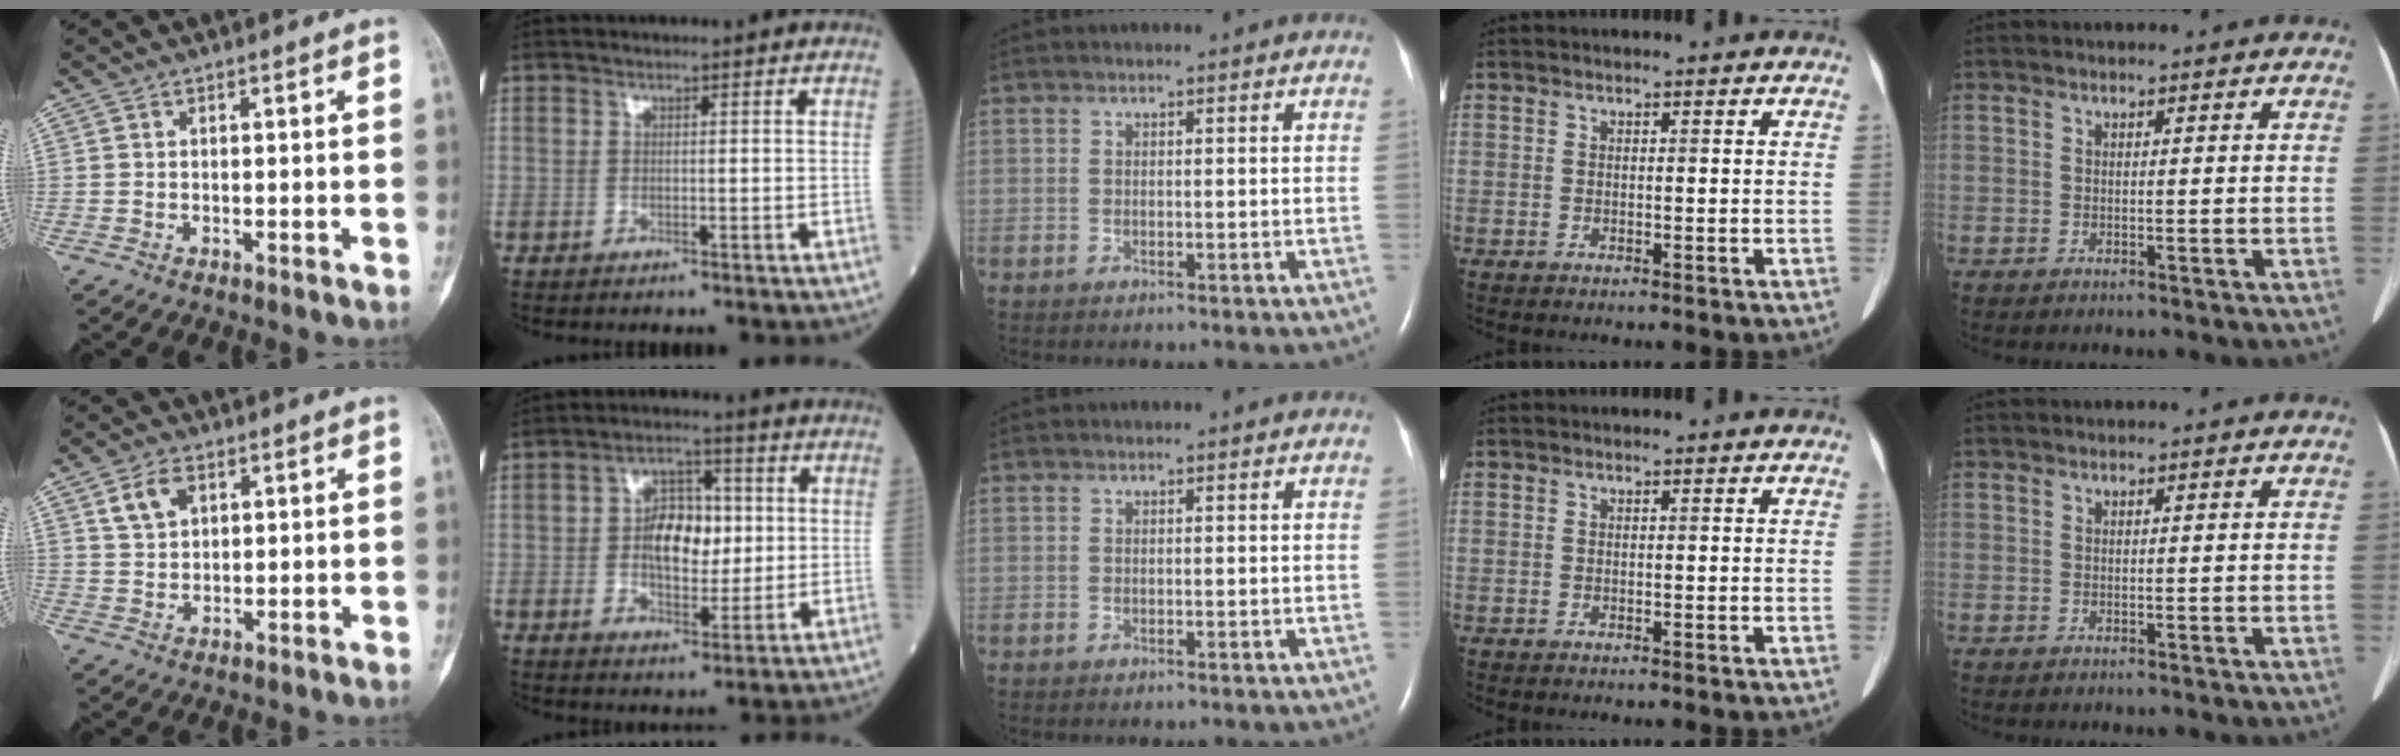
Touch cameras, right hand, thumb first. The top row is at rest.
{"thumb": {"total": 5.0, "force": [2.4, 3.2, 3.0], "torque": [-0.046, -0.008, 0.048]}, "index": {"total": 8.5, "force": [0.7, 5.0, 6.9], "torque": [-0.115, 0.016, 0.013]}}